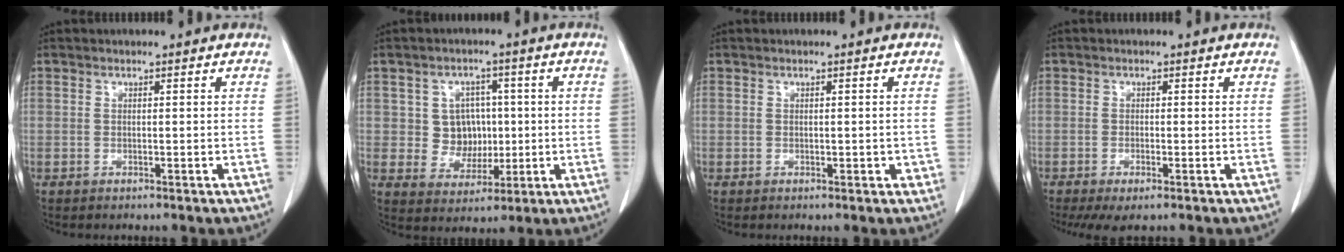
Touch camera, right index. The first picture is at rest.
{"total": 6.2, "force": [0.6, 5.6, 2.6], "torque": [-0.037, 0.015, 0.020]}
{"total": 1.3, "force": [-0.2, 0.7, 1.0], "torque": [-0.013, 0.002, -0.001]}
{"total": 3.6, "force": [-2.1, 0.7, 2.9], "torque": [-0.047, -0.012, -0.033]}